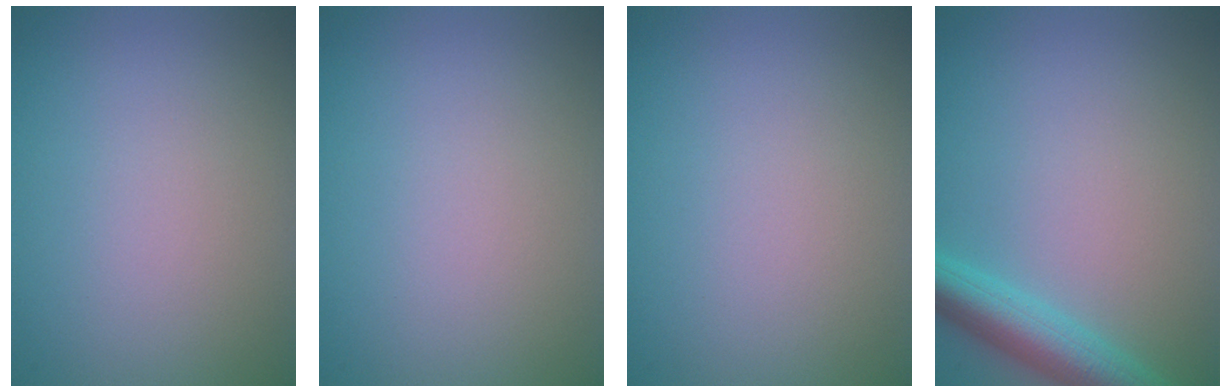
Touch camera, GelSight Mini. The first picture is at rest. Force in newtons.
{"total": 0.0}
{"total": 0.0}
{"total": 4.8, "press": 4.8, "slide": 0.2}